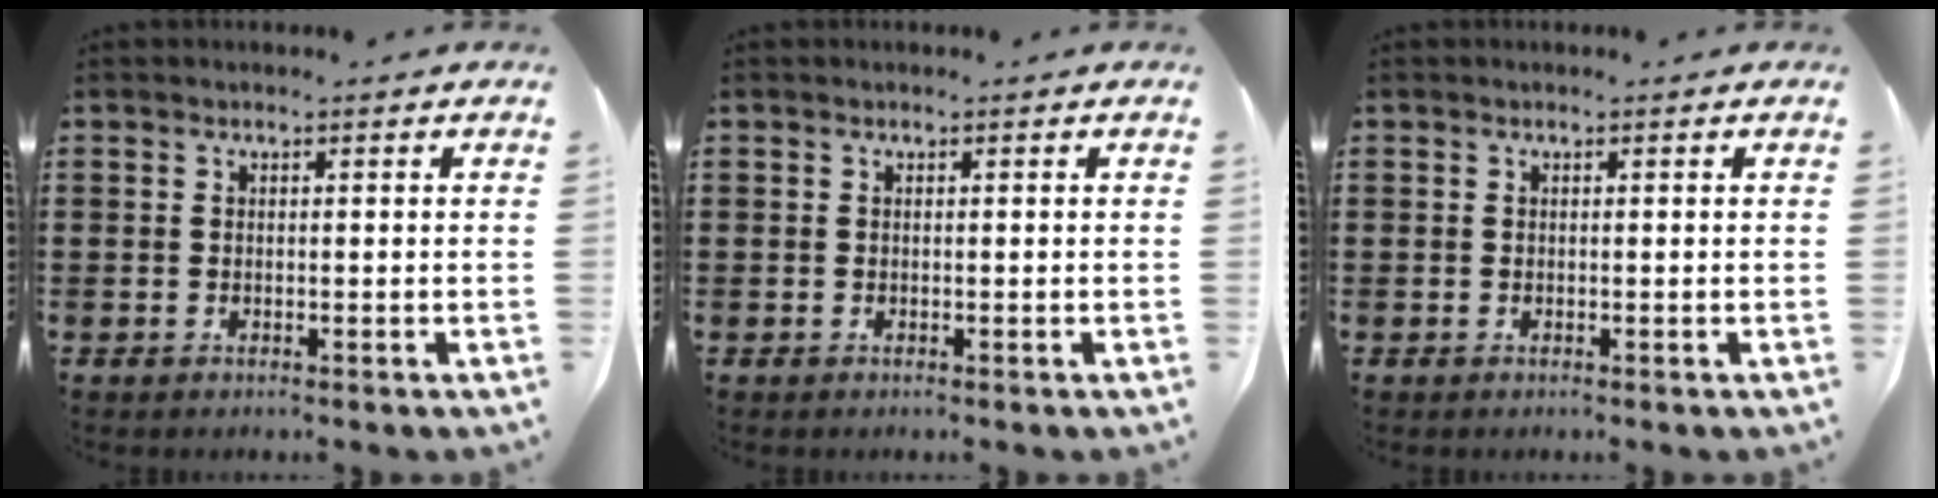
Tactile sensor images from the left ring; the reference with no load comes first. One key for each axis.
{"total": 0.0}
{"total": 0.0}